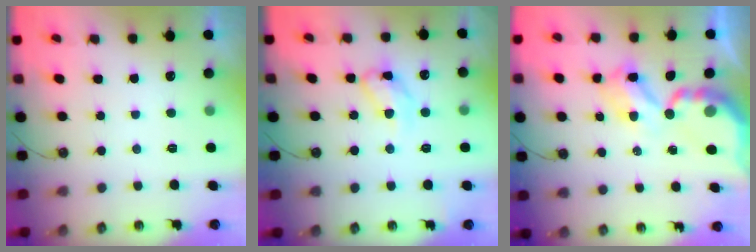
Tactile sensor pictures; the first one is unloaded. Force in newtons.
{"total": 12.7, "press": 12.7, "slide": 1.1}
{"total": 7.7, "press": 7.7, "slide": 0.4}